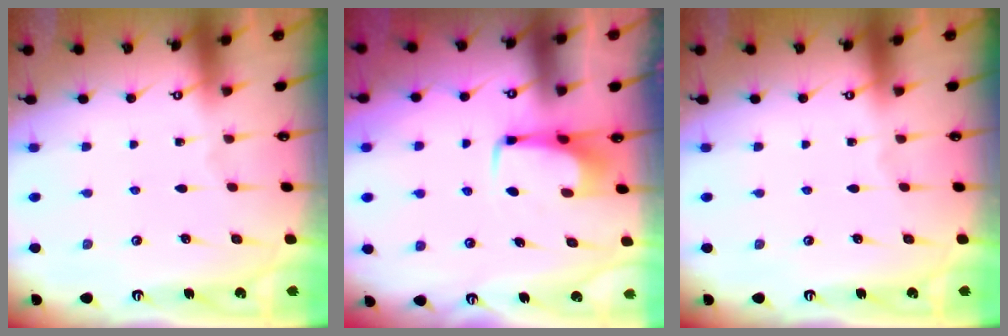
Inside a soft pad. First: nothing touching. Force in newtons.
{"total": 3.3, "press": 3.3, "slide": 0.4}
{"total": 0.0}